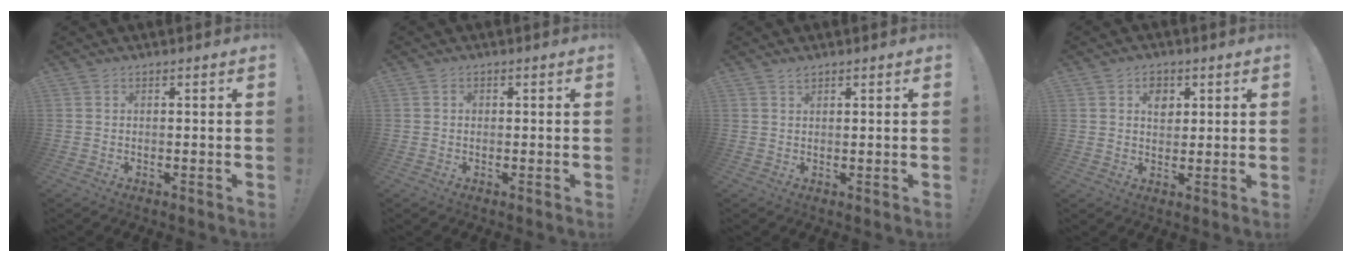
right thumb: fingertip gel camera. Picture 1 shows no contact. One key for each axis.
{"total": 1.4, "fx": 0.1, "fy": 1.2, "fz": 0.6, "tx": -0.006, "ty": 0.003, "tz": -0.001}
{"total": 1.4, "fx": 1.2, "fy": 0.5, "fz": 0.6, "tx": 0.003, "ty": -0.007, "tz": 0.019}
{"total": 5.1, "fx": 2.0, "fy": 4.0, "fz": 2.4, "tx": -0.019, "ty": -0.006, "tz": 0.031}